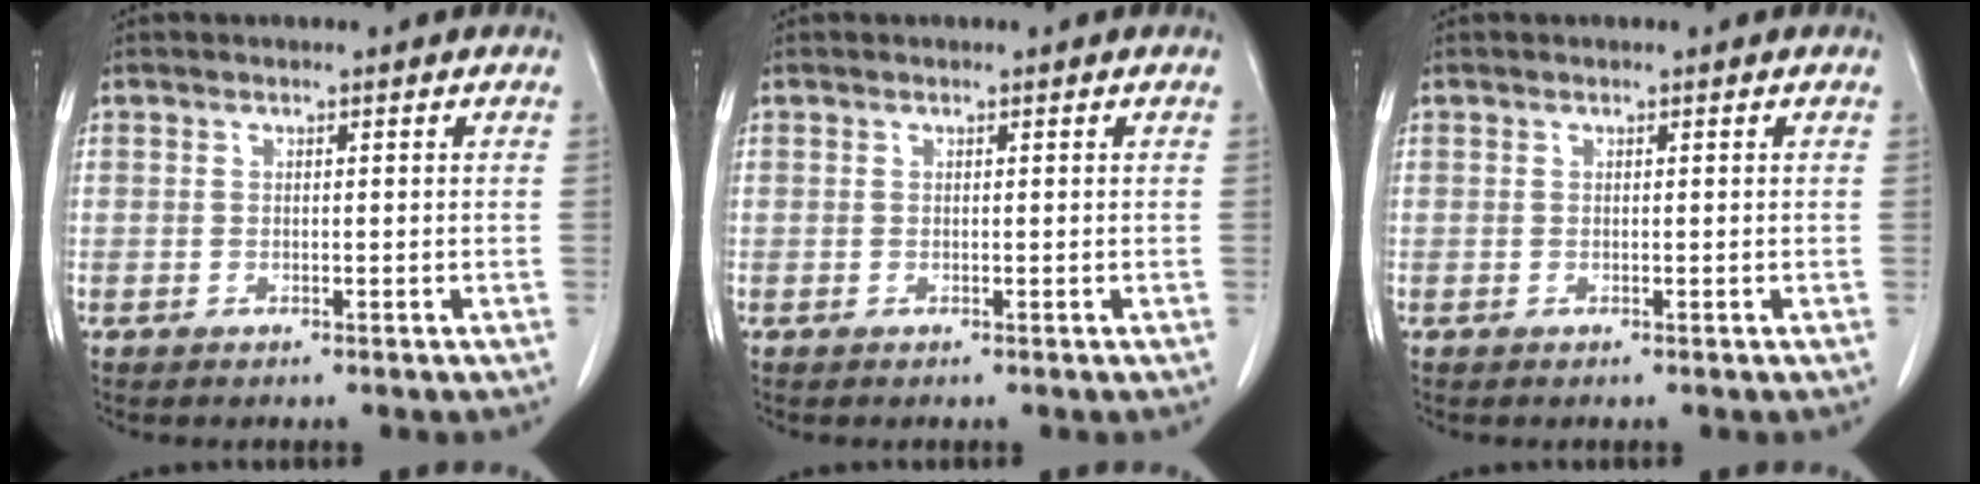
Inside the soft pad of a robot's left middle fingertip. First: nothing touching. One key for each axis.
{"total": 0.0}
{"total": 0.0}